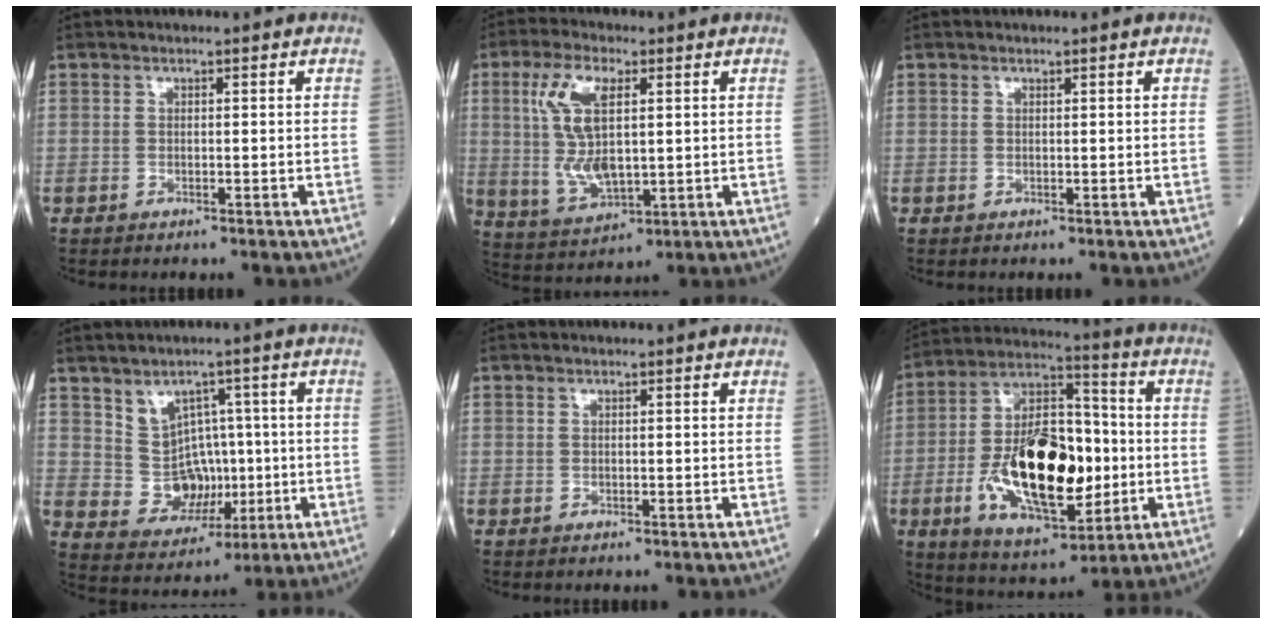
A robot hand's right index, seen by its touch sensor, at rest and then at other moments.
{"total": 10.2, "force": [2.2, 3.6, 9.2], "torque": [-0.205, 0.002, 0.047]}
{"total": 0.0}
{"total": 7.2, "force": [1.5, 6.4, 3.1], "torque": [-0.048, 0.020, 0.046]}
{"total": 0.0}
{"total": 20.1, "force": [-3.0, 8.3, 18.1], "torque": [-0.330, 0.007, -0.045]}